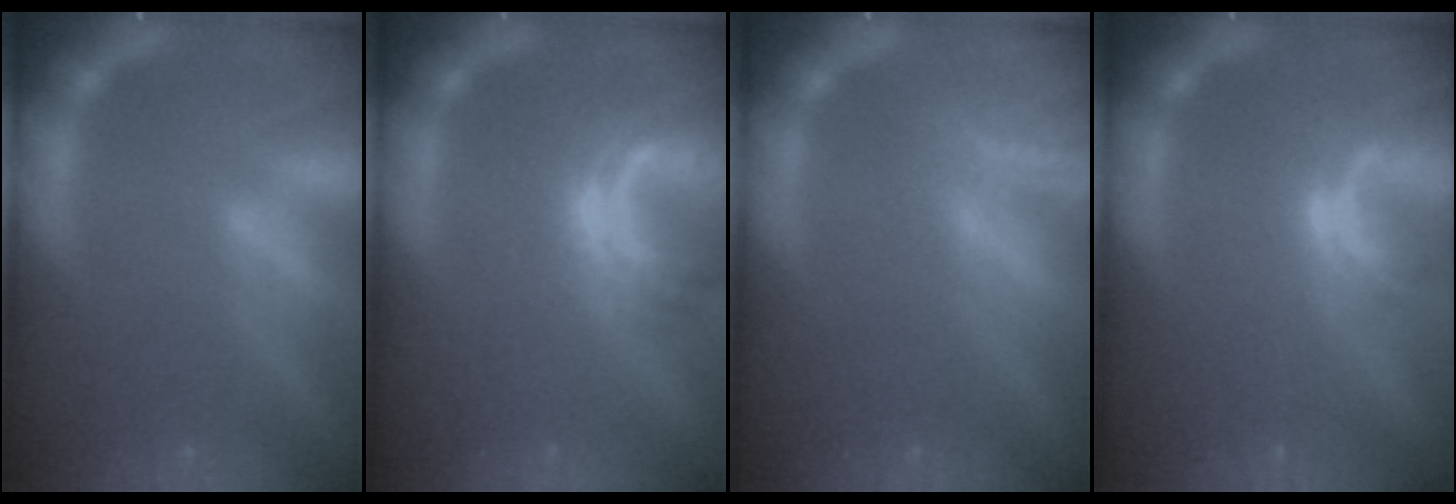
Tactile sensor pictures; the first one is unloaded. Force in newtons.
{"total": 4.0}
{"total": 2.5}
{"total": 2.0}